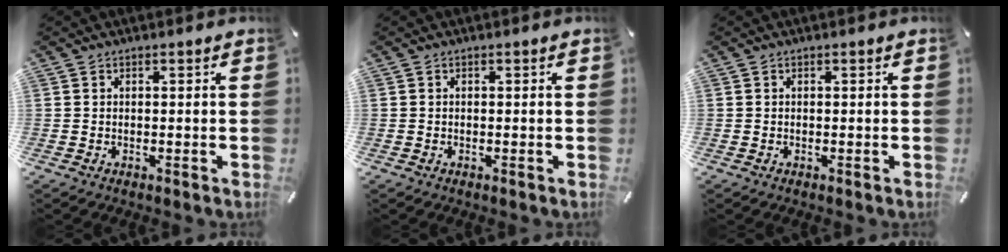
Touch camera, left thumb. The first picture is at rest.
{"total": 0.0}
{"total": 0.0}